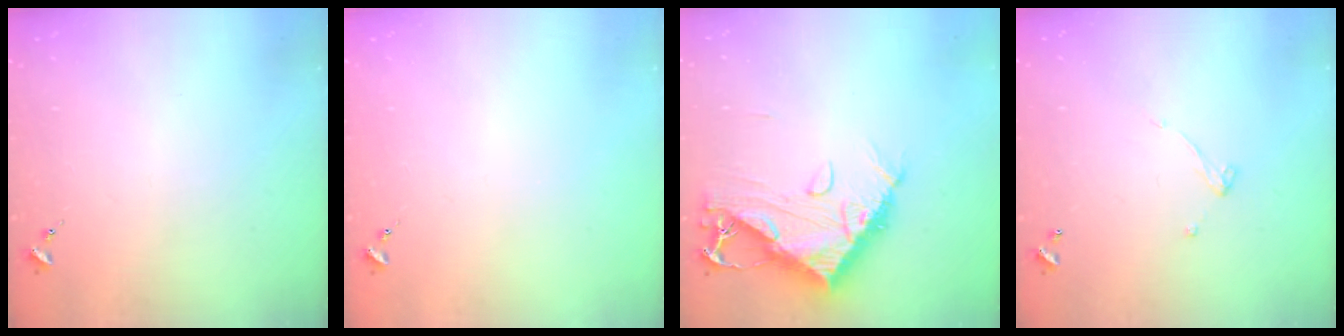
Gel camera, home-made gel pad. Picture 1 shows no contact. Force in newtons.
{"total": 0.0}
{"total": 13.4, "press": 13.3, "slide": 1.5}
{"total": 4.4, "press": 4.4, "slide": 0.2}